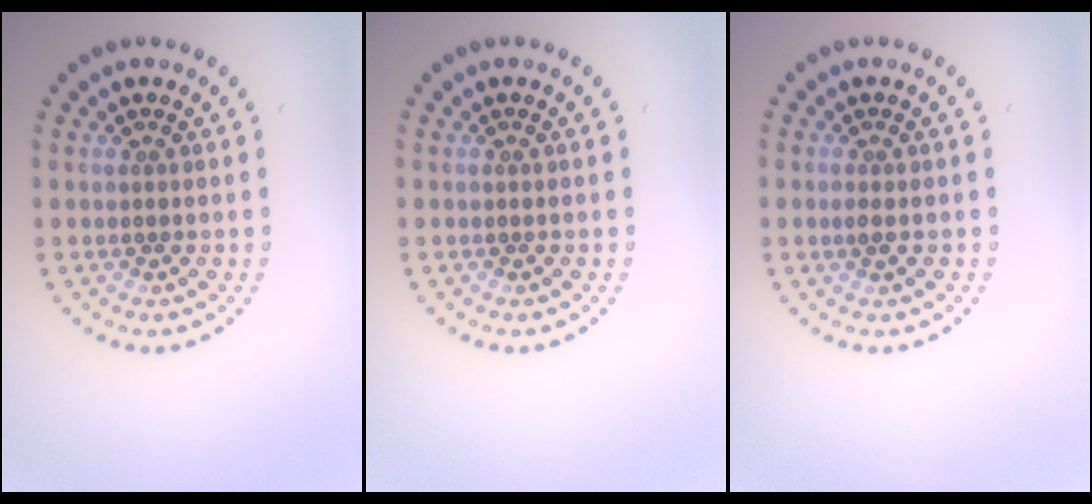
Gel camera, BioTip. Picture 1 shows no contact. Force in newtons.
{"total": 0.0}
{"total": 0.8, "press": 0.7, "slide": 0.2}